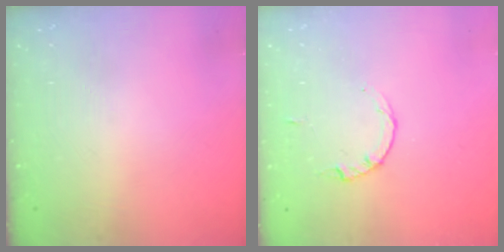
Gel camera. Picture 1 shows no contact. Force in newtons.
{"total": 2.2, "press": 2.1, "slide": 0.3}